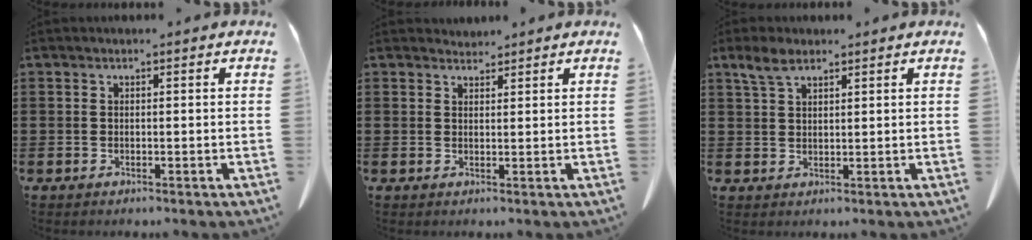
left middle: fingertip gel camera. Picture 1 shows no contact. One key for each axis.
{"total": 1.5, "fx": 1.5, "fy": 0.3, "fz": -0.1, "tx": -0.001, "ty": 0.002, "tz": 0.029}
{"total": 3.7, "fx": 2.4, "fy": 1.6, "fz": 2.4, "tx": -0.053, "ty": 0.005, "tz": 0.044}